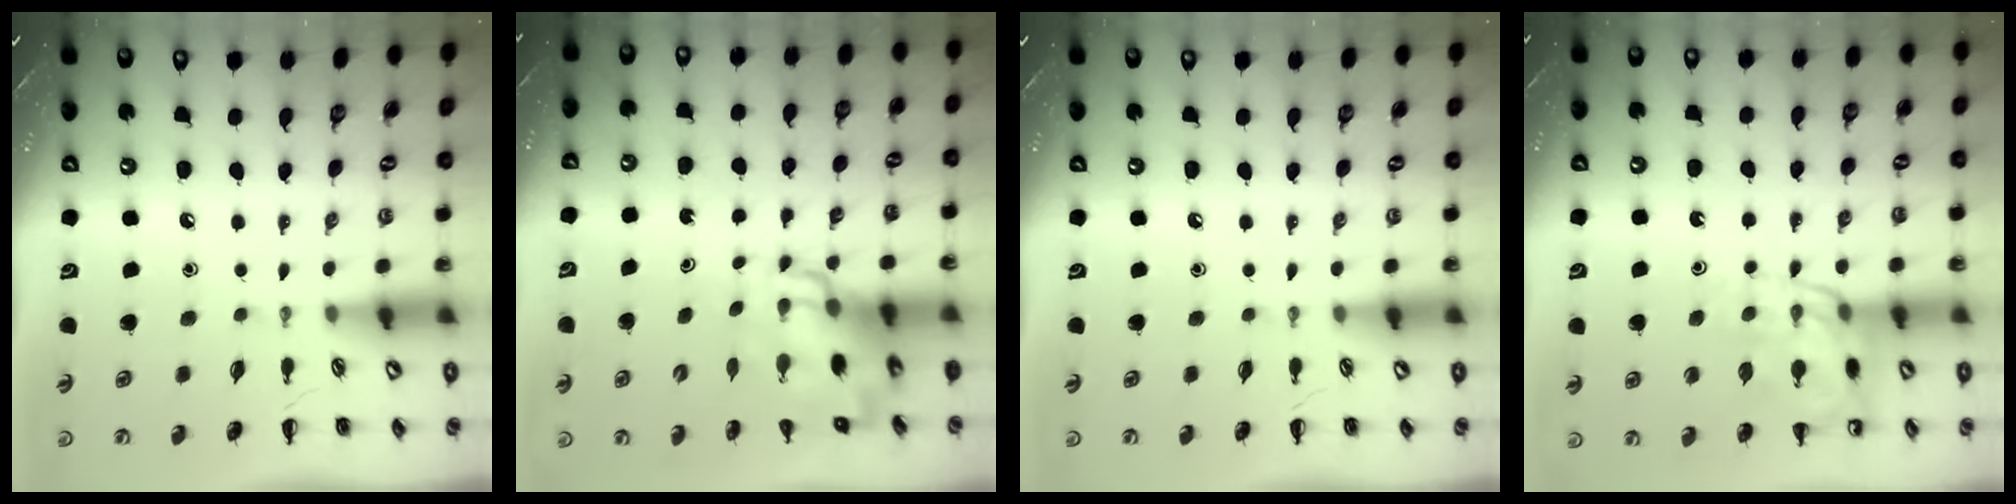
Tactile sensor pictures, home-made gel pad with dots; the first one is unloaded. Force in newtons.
{"total": 11.2, "press": 10.9, "slide": 2.9}
{"total": 0.0}
{"total": 13.3, "press": 13.1, "slide": 2.5}